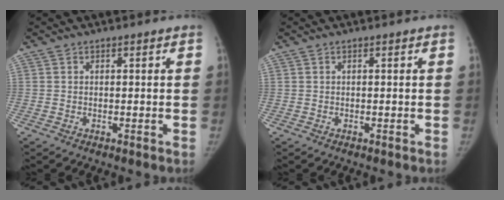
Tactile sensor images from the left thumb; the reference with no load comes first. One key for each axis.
{"total": 0.0}